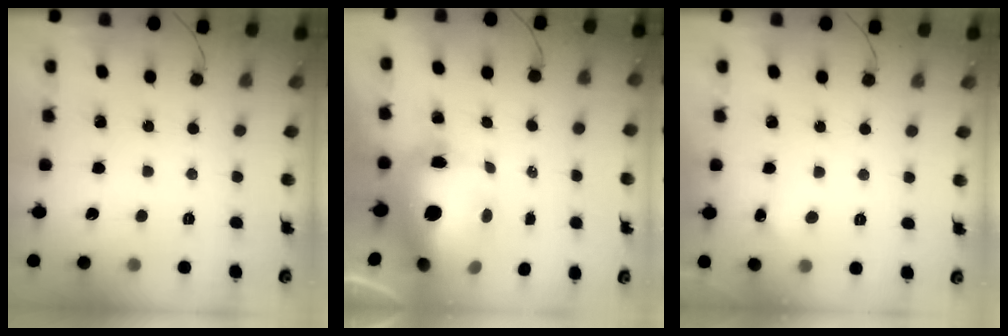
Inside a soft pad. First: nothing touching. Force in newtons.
{"total": 16.0, "press": 15.7, "slide": 2.9}
{"total": 4.8, "press": 4.5, "slide": 1.4}